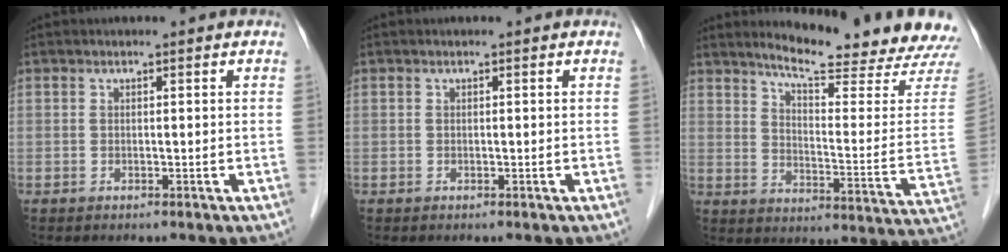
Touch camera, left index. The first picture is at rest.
{"total": 0.0}
{"total": 18.0, "force": [16.6, -0.5, 7.0], "torque": [-0.107, -0.090, 0.210]}